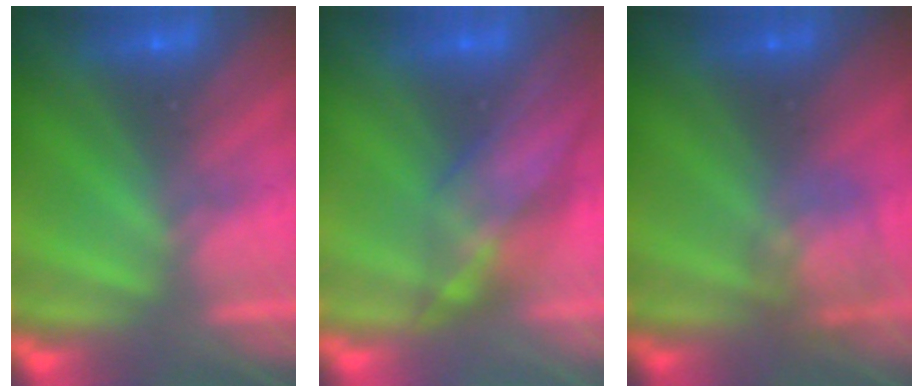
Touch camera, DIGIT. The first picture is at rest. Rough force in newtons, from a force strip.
{"total": 3.9}
{"total": 2.3}